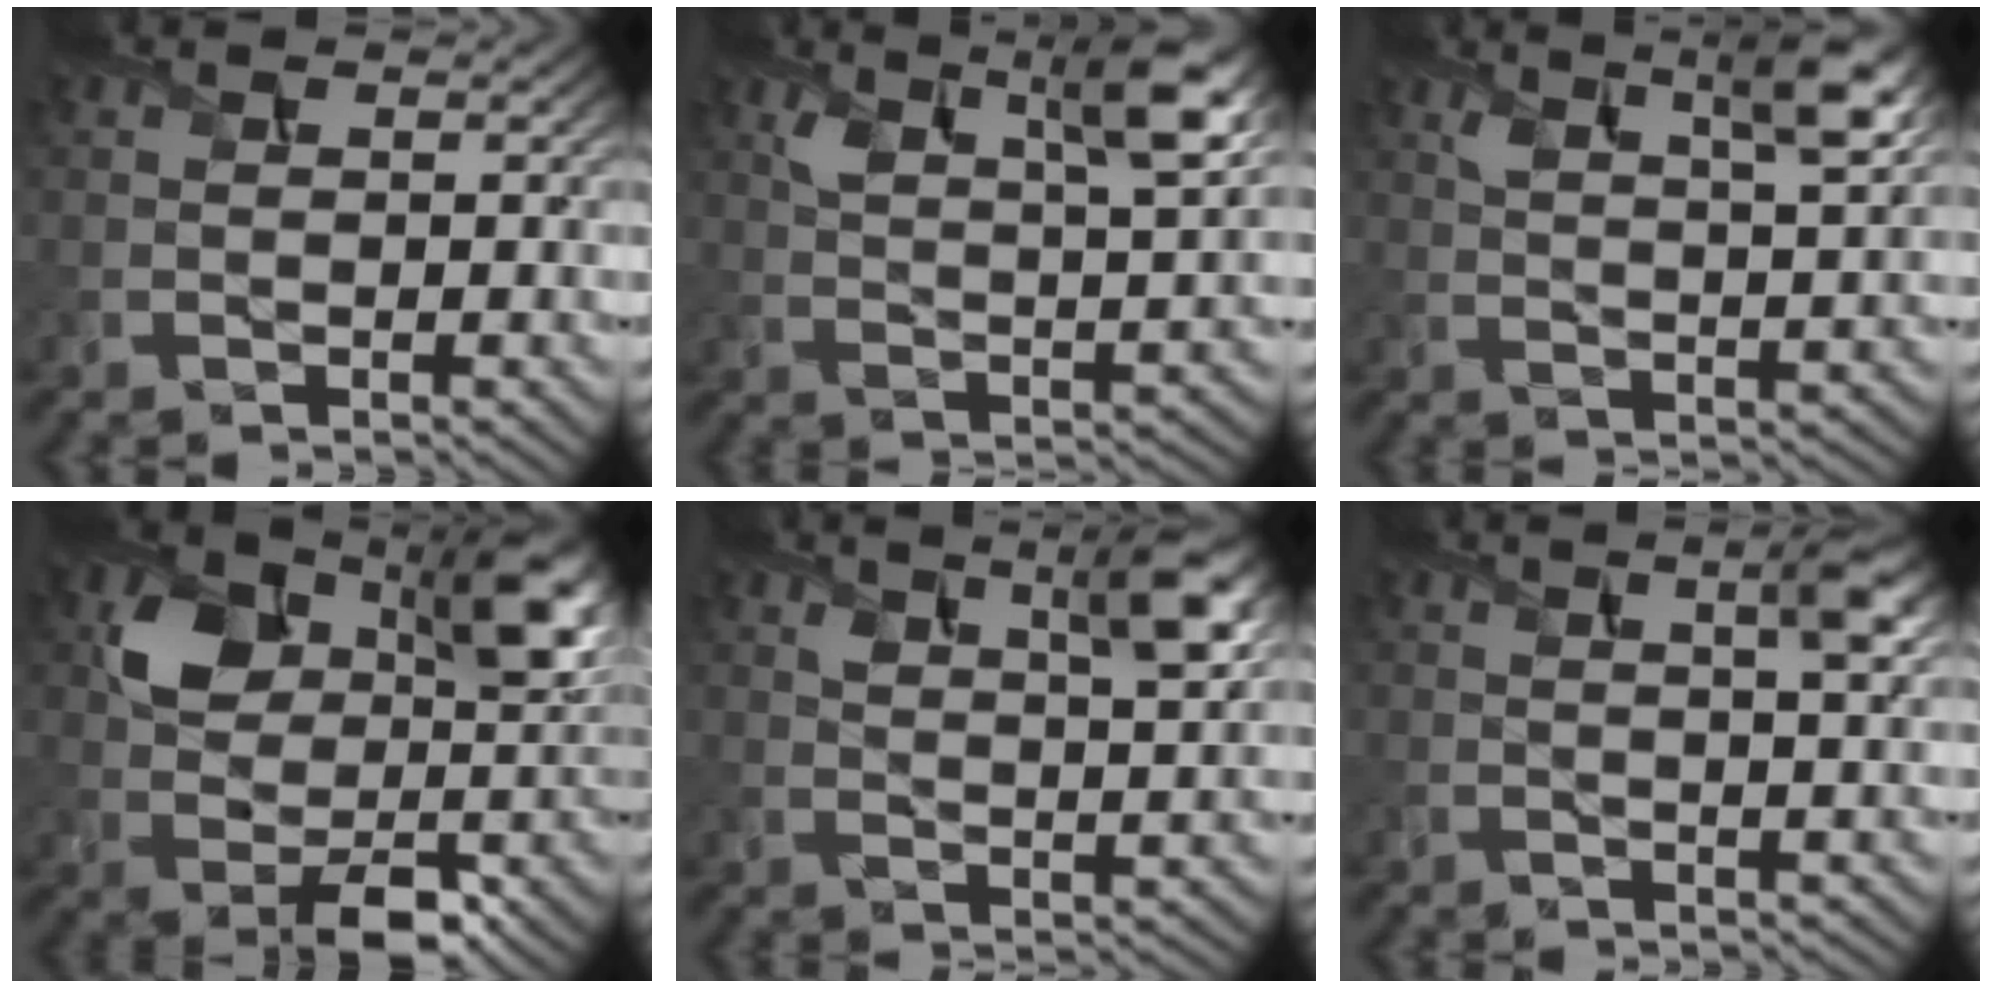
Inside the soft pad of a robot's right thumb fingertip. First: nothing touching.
{"total": 9.8, "force": [5.2, 3.2, 7.6], "torque": [-0.141, 0.002, 0.098]}
{"total": 8.0, "force": [4.7, 2.0, 6.1], "torque": [-0.106, 0.006, 0.082]}
{"total": 10.7, "force": [2.5, 7.2, 7.5], "torque": [-0.130, -0.013, 0.048]}
{"total": 7.3, "force": [4.1, 2.3, 5.6], "torque": [-0.094, -0.002, 0.073]}
{"total": 4.2, "force": [1.5, 0.8, 3.8], "torque": [-0.064, 0.006, 0.024]}